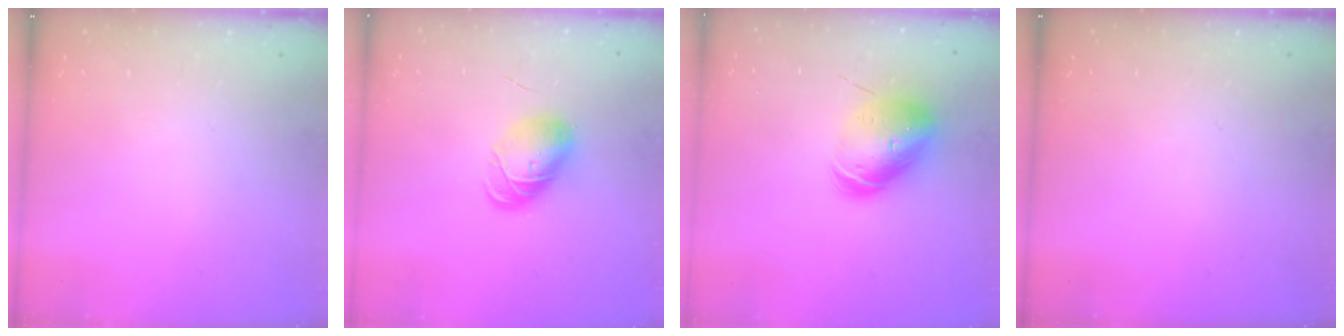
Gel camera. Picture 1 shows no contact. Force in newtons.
{"total": 8.3, "press": 8.3, "slide": 0.8}
{"total": 12.9, "press": 12.8, "slide": 2.0}
{"total": 0.0}